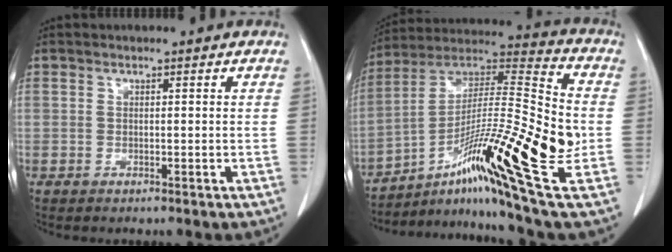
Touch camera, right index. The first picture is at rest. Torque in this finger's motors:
{"motor_torque": [1.27, -0.87, 0.85, 0.21]}